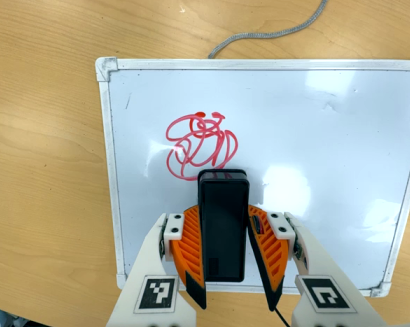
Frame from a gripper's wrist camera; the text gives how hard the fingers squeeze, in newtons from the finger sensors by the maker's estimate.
{"total": 6.6, "left": 5.7, "right": 7.5}